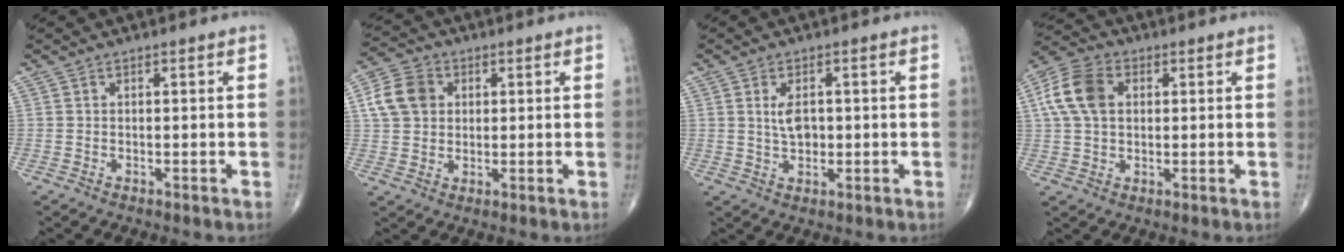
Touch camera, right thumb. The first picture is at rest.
{"total": 8.4, "force": [1.9, 6.7, 4.6], "torque": [-0.074, 0.005, 0.030]}
{"total": 4.0, "force": [0.6, 2.4, 3.2], "torque": [-0.049, -0.003, 0.012]}
{"total": 10.2, "force": [2.1, 7.0, 7.1], "torque": [-0.140, 0.017, 0.033]}